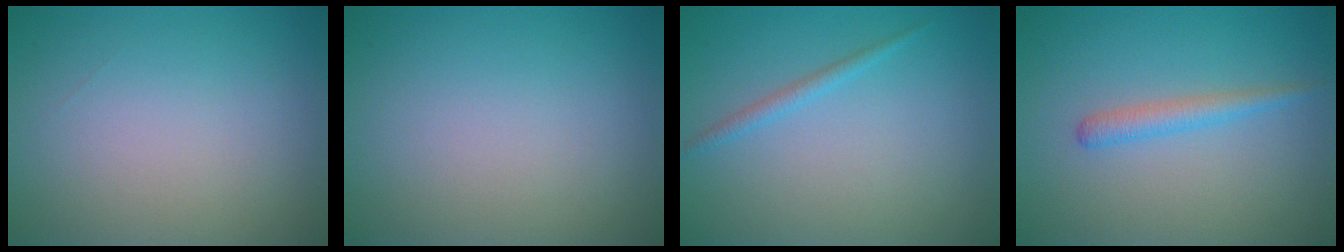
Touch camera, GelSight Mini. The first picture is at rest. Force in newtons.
{"total": 0.0}
{"total": 1.1, "press": 1.1, "slide": 0.1}
{"total": 1.8, "press": 1.8, "slide": 0.1}